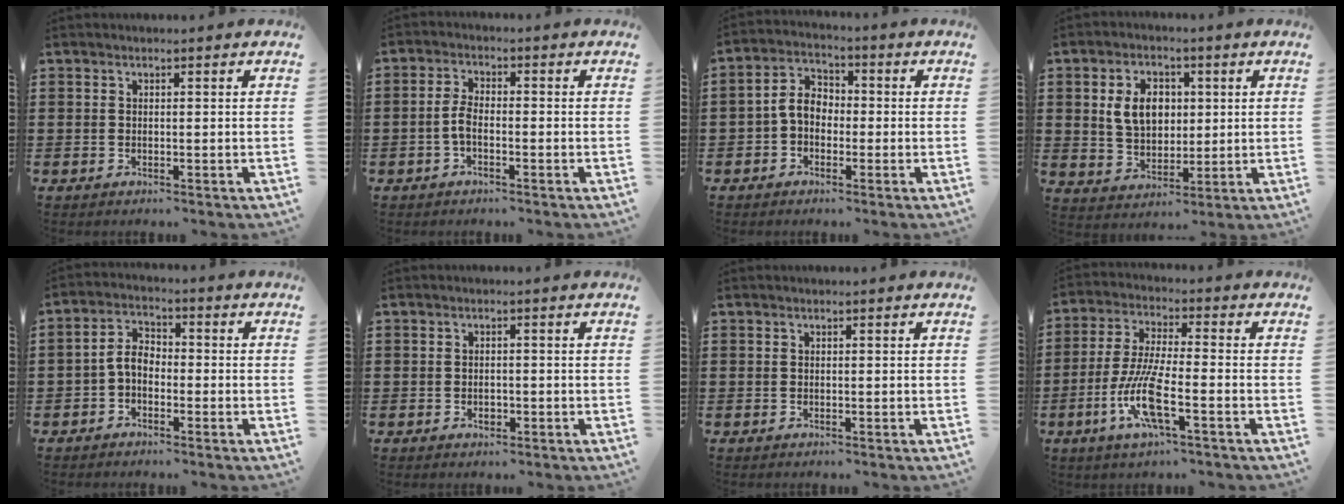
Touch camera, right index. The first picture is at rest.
{"total": 3.5, "force": [-1.1, 1.4, 3.0], "torque": [-0.084, -0.005, -0.031]}
{"total": 4.6, "force": [-0.9, 3.3, 3.2], "torque": [-0.080, 0.009, -0.023]}
{"total": 7.1, "force": [1.4, 5.2, 4.7], "torque": [-0.106, 0.013, 0.021]}
{"total": 3.8, "force": [-1.3, 2.3, 2.8], "torque": [-0.076, 0.003, -0.033]}
{"total": 1.3, "force": [-0.5, 0.9, 0.8], "torque": [-0.016, 0.000, -0.009]}
{"total": 0.0}
{"total": 9.7, "force": [-3.9, 2.1, 8.6], "torque": [-0.193, -0.013, -0.079]}